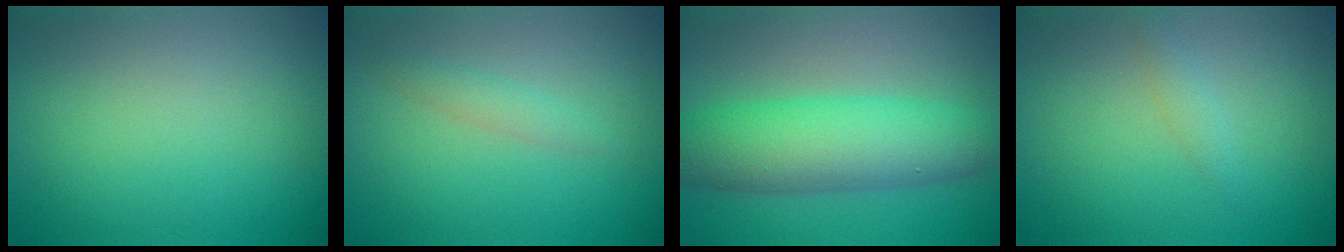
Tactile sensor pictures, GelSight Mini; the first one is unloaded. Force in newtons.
{"total": 1.3, "press": 1.3, "slide": 0.0}
{"total": 7.2, "press": 7.2, "slide": 0.2}
{"total": 1.2, "press": 1.2, "slide": 0.0}